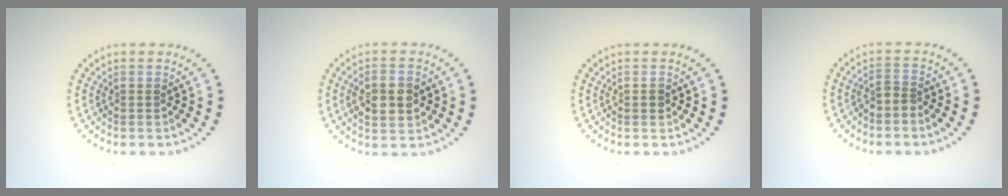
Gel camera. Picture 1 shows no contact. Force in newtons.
{"total": 3.8, "press": 3.8, "slide": 0.2}
{"total": 0.9, "press": 0.9, "slide": 0.1}
{"total": 1.6, "press": 1.3, "slide": 1.0}